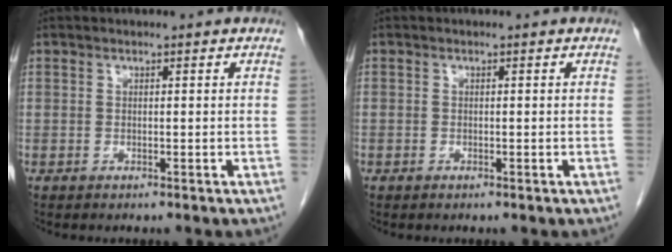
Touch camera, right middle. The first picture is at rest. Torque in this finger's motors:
{"motor_torque": [-0.02, -0.38, 0.02, -0.06]}